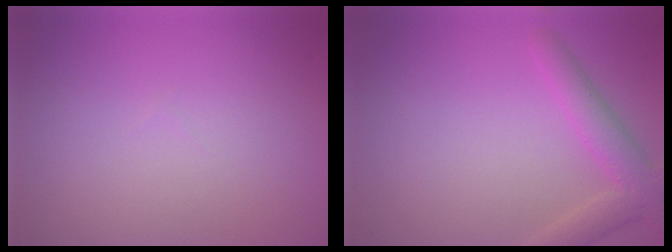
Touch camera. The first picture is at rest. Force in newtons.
{"total": 3.4, "press": 3.4, "slide": 0.2}